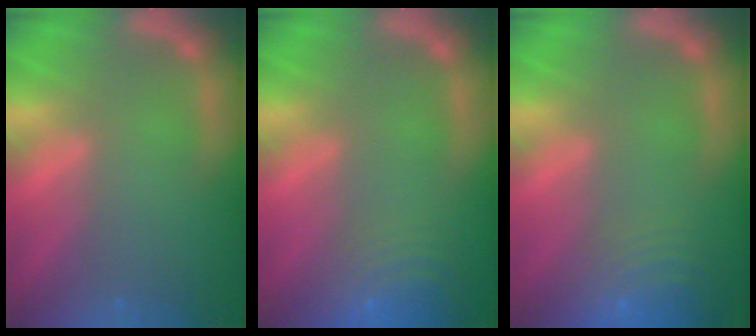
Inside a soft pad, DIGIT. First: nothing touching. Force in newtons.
{"total": 8.5}
{"total": 9.5}